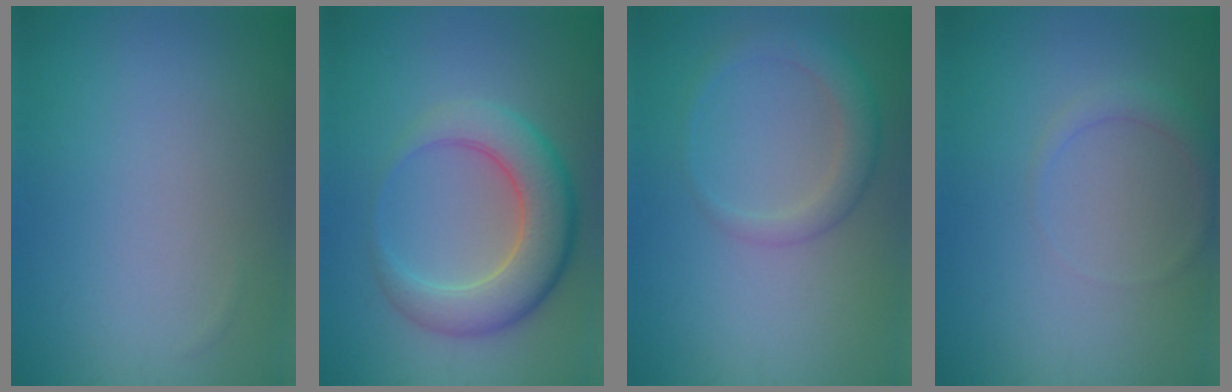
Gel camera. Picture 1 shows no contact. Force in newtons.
{"total": 6.5, "press": 6.5, "slide": 0.4}
{"total": 2.8, "press": 2.8, "slide": 0.2}
{"total": 1.5, "press": 1.5, "slide": 0.1}